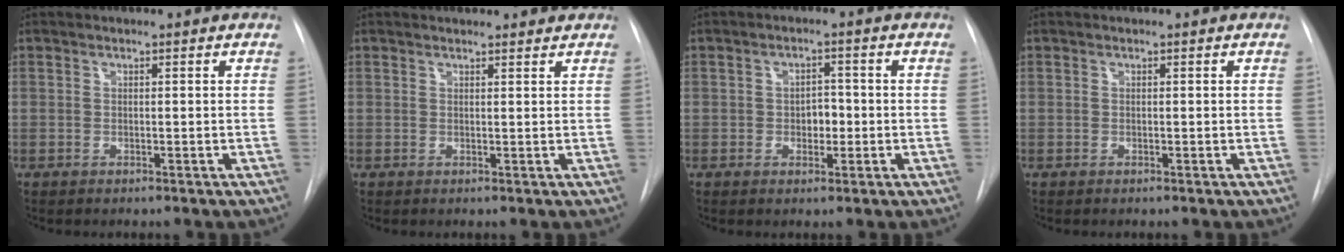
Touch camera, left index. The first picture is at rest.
{"total": 5.1, "force": [4.8, 1.1, 1.4], "torque": [-0.015, 0.014, 0.050]}
{"total": 2.8, "force": [-0.8, 1.8, 2.0], "torque": [-0.021, 0.000, -0.011]}
{"total": 0.0}